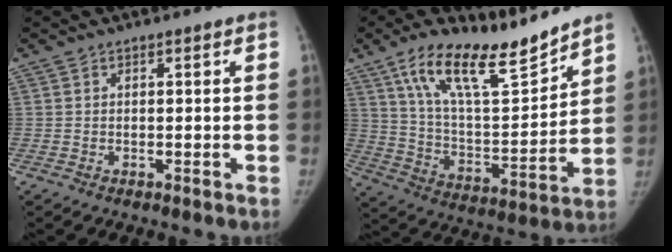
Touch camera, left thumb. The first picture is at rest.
{"total": 18.2, "force": [13.6, 5.4, 10.7], "torque": [-0.147, -0.075, 0.244]}